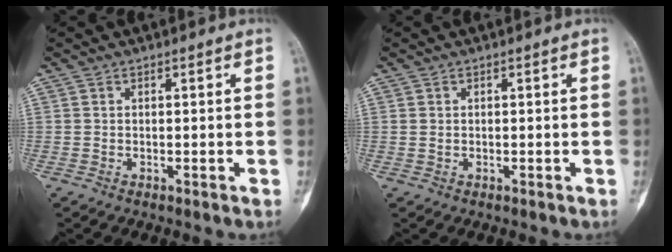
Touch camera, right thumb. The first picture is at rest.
{"total": 0.6, "force": [0.2, 0.5, 0.3], "torque": [-0.006, 0.001, 0.006]}